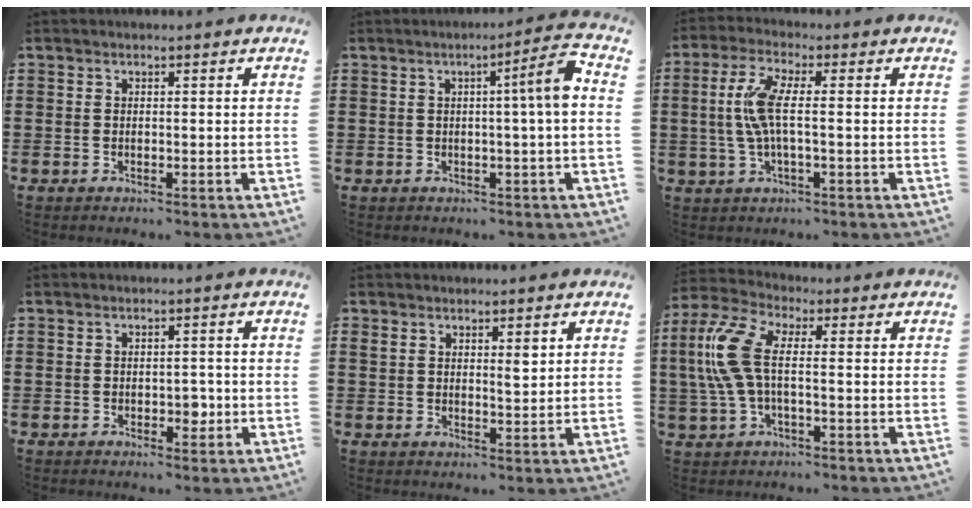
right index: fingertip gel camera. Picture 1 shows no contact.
{"total": 5.9, "force": [0.5, -0.1, 5.9], "torque": [-0.084, -0.012, -0.003]}
{"total": 7.3, "force": [0.0, 1.8, 7.1], "torque": [-0.173, -0.013, -0.014]}
{"total": 2.4, "force": [-0.5, 1.4, 1.9], "torque": [-0.028, -0.002, -0.010]}
{"total": 2.8, "force": [1.7, 1.2, 1.9], "torque": [-0.032, 0.003, 0.028]}
{"total": 10.0, "force": [0.1, 4.2, 9.1], "torque": [-0.226, -0.015, -0.009]}